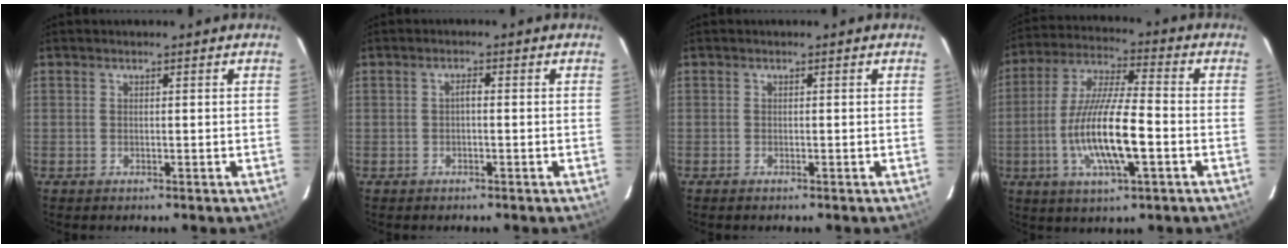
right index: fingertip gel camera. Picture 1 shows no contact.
{"total": 1.1, "force": [-0.3, 0.4, 1.0], "torque": [-0.017, 0.008, -0.007]}
{"total": 0.5, "force": [-0.5, 0.1, 0.1], "torque": [-0.002, -0.001, -0.010]}
{"total": 15.1, "force": [-4.0, 3.0, 14.2], "torque": [-0.283, -0.008, -0.076]}